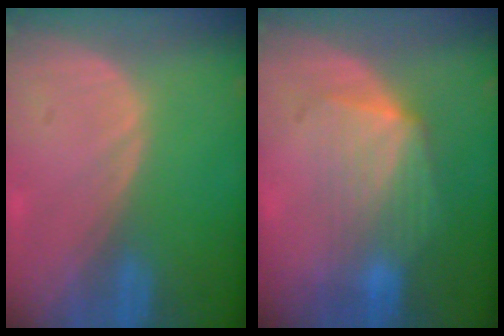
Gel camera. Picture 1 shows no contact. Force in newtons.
{"total": 7.1, "press": 6.6, "slide": 2.7}